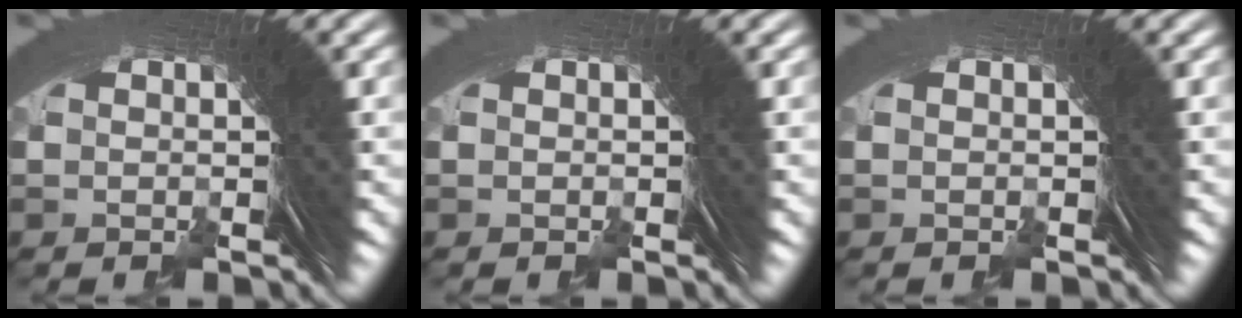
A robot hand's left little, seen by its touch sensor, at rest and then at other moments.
{"total": 0.0}
{"total": 0.0}